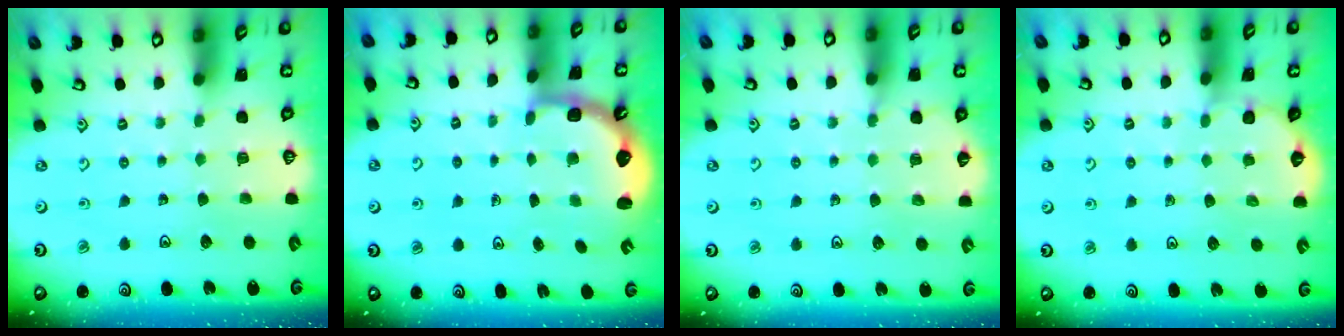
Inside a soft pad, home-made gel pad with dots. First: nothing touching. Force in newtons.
{"total": 2.8, "press": 2.2, "slide": 1.8}
{"total": 5.1, "press": 4.4, "slide": 2.5}
{"total": 3.0, "press": 2.9, "slide": 0.5}